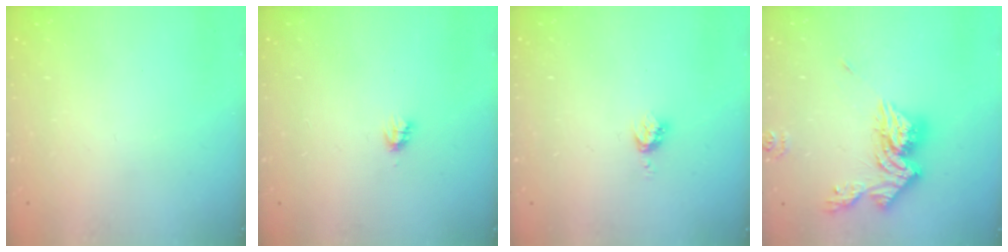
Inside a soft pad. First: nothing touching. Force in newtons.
{"total": 2.7, "press": 2.7, "slide": 0.2}
{"total": 3.4, "press": 3.4, "slide": 0.4}
{"total": 14.4, "press": 14.4, "slide": 1.5}